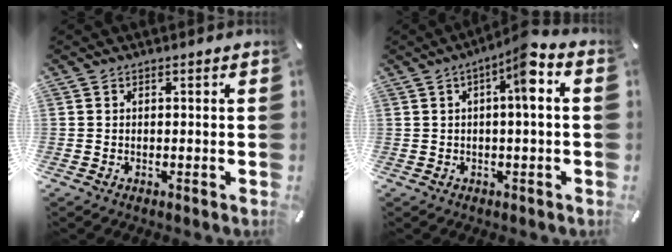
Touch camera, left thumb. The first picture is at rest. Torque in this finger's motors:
{"motor_torque": [0.19, 0.07, 0.35, 0.36, 0.03]}